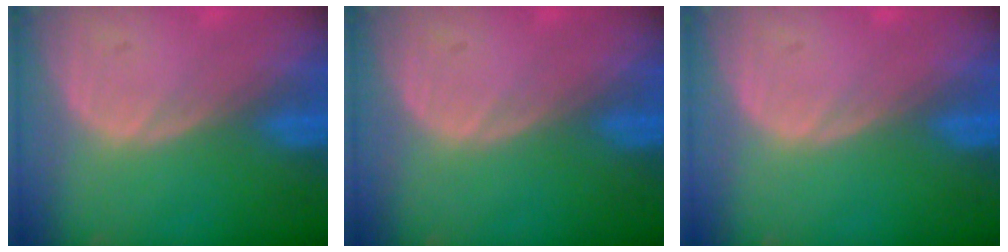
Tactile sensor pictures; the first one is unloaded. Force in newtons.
{"total": 0.0}
{"total": 0.0}